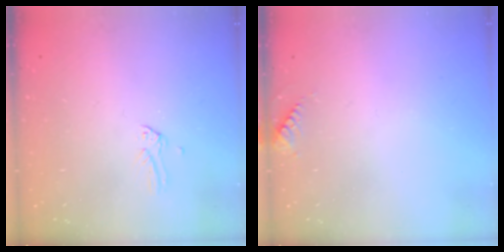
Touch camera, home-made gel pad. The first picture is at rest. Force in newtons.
{"total": 4.7, "press": 4.5, "slide": 1.3}